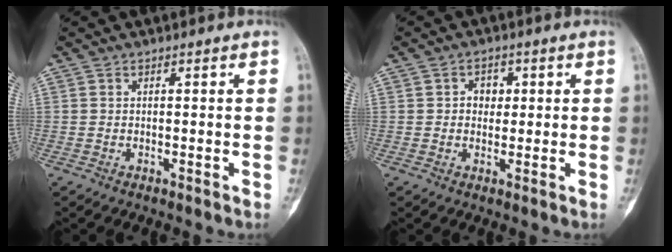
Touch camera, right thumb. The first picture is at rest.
{"total": 3.3, "force": [0.6, 2.8, 1.8], "torque": [-0.005, 0.003, 0.006]}